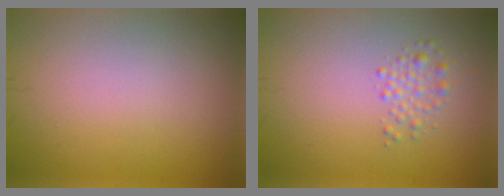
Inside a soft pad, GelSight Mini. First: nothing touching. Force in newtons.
{"total": 1.6, "press": 1.6, "slide": 0.1}